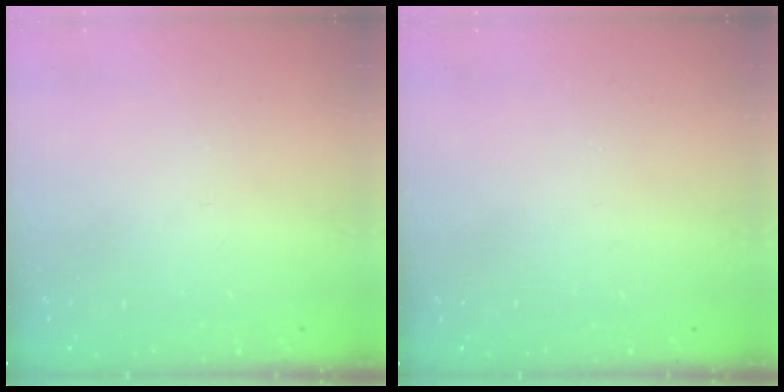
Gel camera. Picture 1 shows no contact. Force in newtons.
{"total": 0.0}